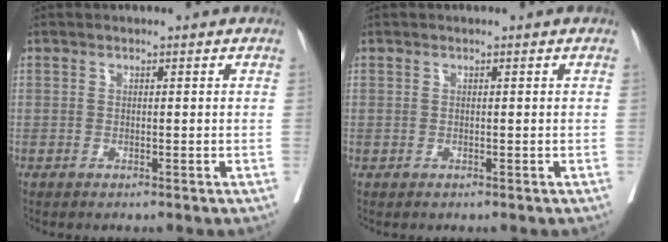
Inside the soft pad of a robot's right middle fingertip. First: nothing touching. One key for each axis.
{"total": 0.0}